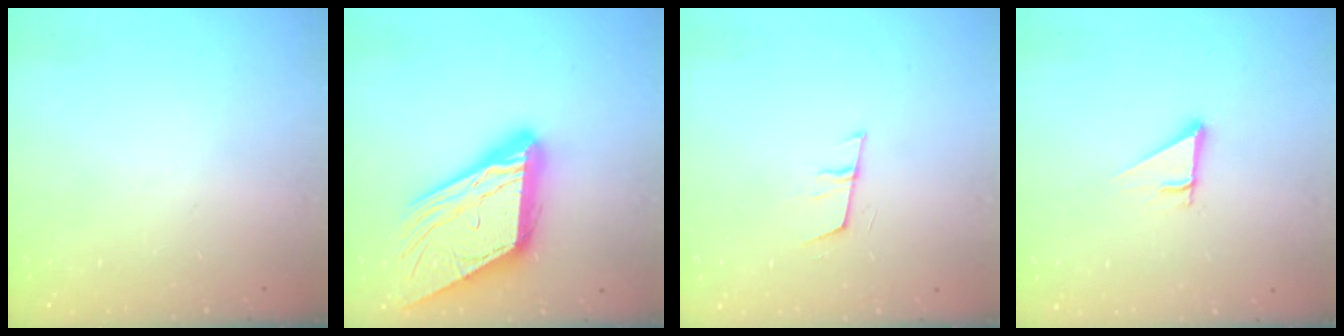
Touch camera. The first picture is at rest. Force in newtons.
{"total": 20.7, "press": 20.6, "slide": 2.1}
{"total": 6.2, "press": 5.6, "slide": 2.7}
{"total": 2.5, "press": 2.5, "slide": 0.2}